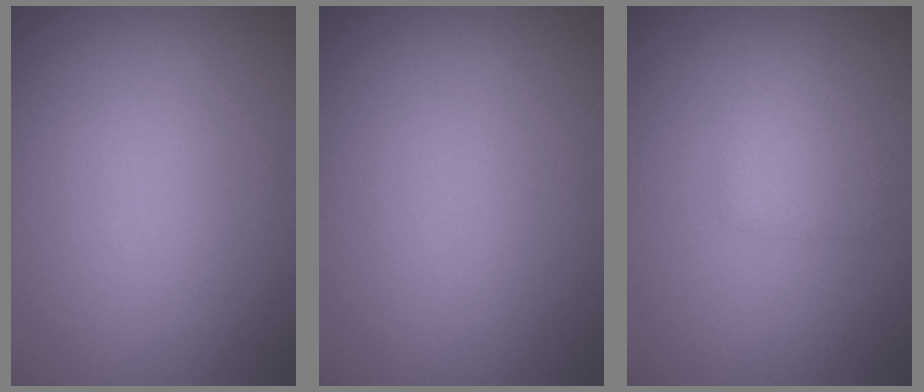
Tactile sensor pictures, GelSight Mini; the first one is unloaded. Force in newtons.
{"total": 0.0}
{"total": 1.8, "press": 1.8, "slide": 0.1}